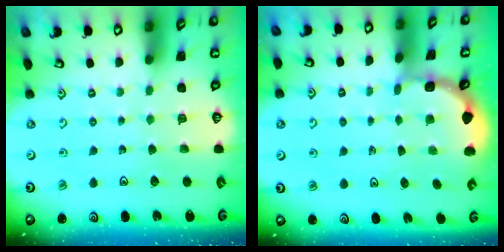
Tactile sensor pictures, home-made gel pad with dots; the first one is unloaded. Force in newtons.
{"total": 1.5, "press": 1.5, "slide": 0.2}